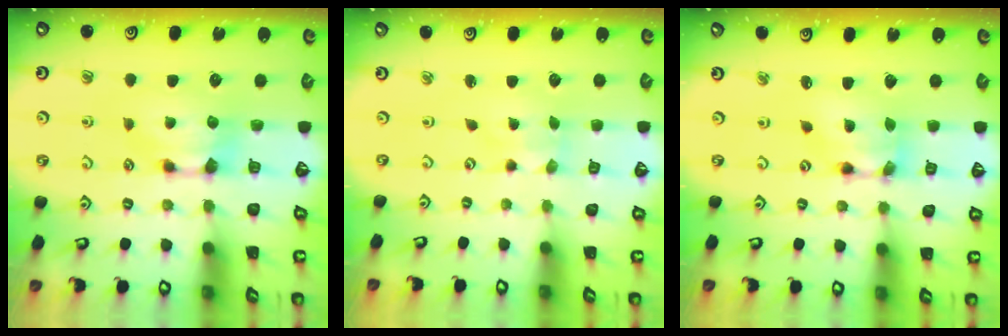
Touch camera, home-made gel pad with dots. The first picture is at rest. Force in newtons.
{"total": 4.0, "press": 3.9, "slide": 0.6}
{"total": 4.8, "press": 4.1, "slide": 2.5}